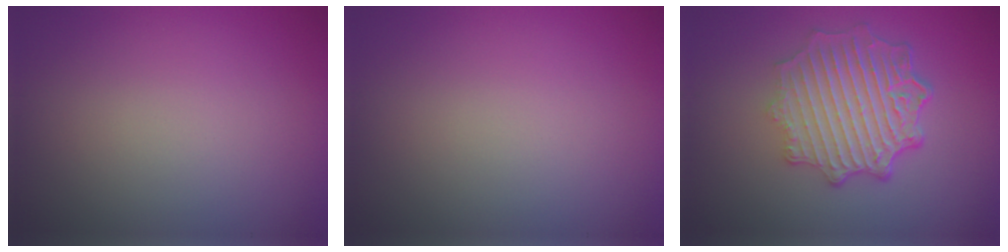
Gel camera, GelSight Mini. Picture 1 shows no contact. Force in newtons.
{"total": 0.0}
{"total": 6.9, "press": 5.3, "slide": 4.4}